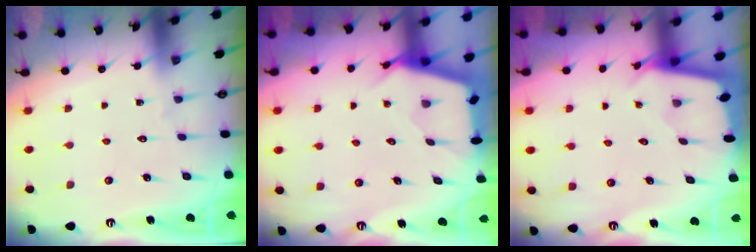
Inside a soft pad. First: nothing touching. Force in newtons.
{"total": 2.8, "press": 2.8, "slide": 0.3}
{"total": 1.7, "press": 1.7, "slide": 0.1}